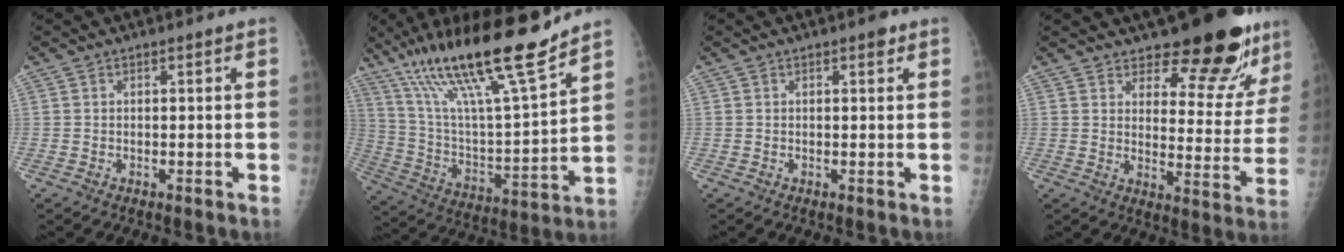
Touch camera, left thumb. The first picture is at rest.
{"total": 23.2, "force": [16.4, 2.9, 16.2], "torque": [-0.268, -0.066, 0.293]}
{"total": 1.3, "force": [0.7, 0.5, 0.9], "torque": [-0.007, -0.001, 0.007]}
{"total": 16.3, "force": [13.3, 5.4, 7.8], "torque": [-0.054, -0.112, 0.166]}